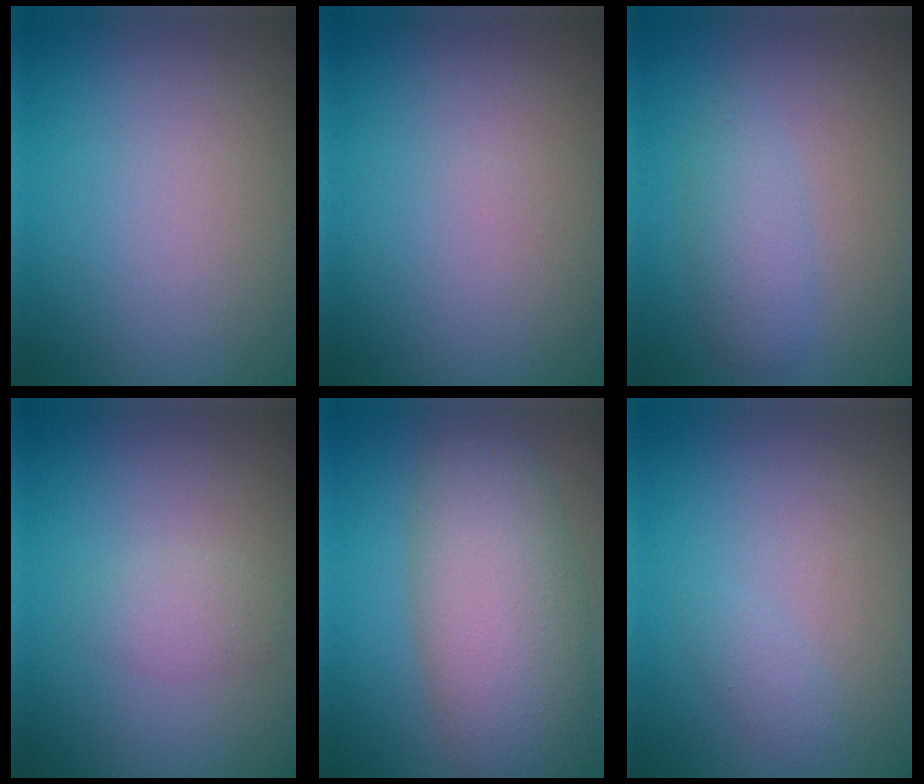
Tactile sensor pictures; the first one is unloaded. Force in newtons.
{"total": 0.0}
{"total": 2.2, "press": 2.2, "slide": 0.0}
{"total": 1.7, "press": 1.7, "slide": 0.0}
{"total": 8.4, "press": 8.4, "slide": 0.2}
{"total": 0.9, "press": 0.9, "slide": 0.0}